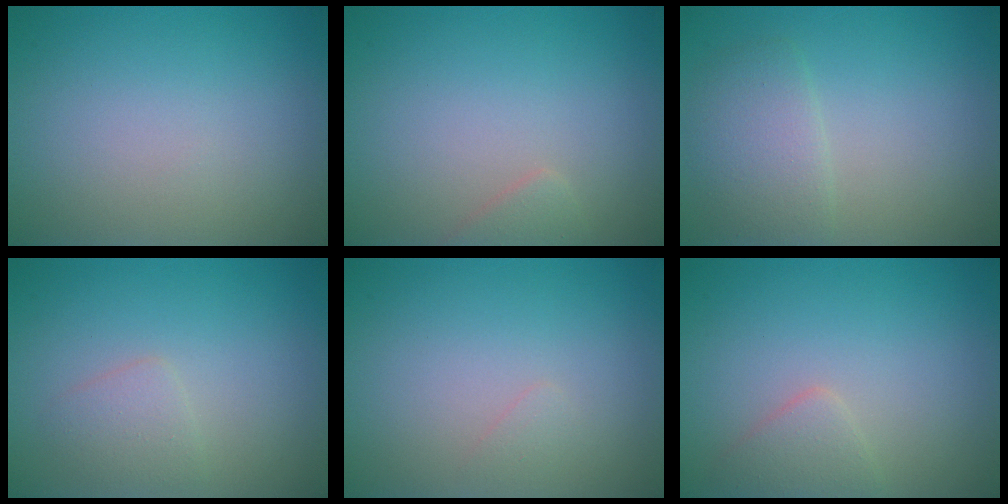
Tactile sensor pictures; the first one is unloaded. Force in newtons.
{"total": 1.1, "press": 1.1, "slide": 0.1}
{"total": 3.1, "press": 3.1, "slide": 0.1}
{"total": 1.6, "press": 1.6, "slide": 0.1}
{"total": 0.6, "press": 0.6, "slide": 0.1}
{"total": 1.7, "press": 1.7, "slide": 0.1}